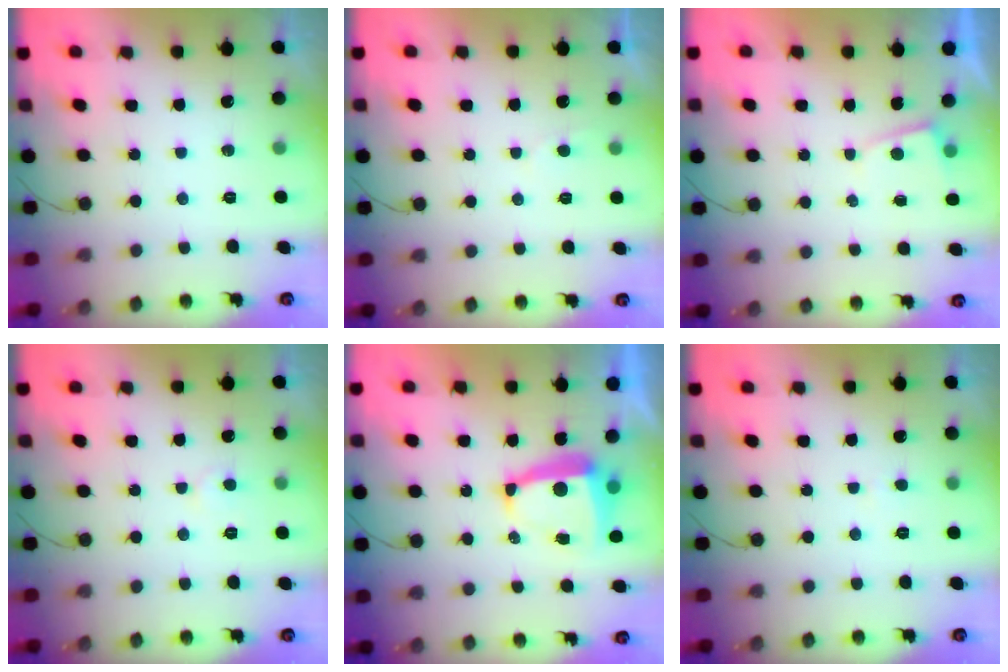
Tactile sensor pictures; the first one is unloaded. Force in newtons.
{"total": 2.0, "press": 1.9, "slide": 0.3}
{"total": 1.6, "press": 1.5, "slide": 0.2}
{"total": 4.5, "press": 4.4, "slide": 0.4}
{"total": 7.5, "press": 7.5, "slide": 0.8}
{"total": 0.7, "press": 0.7, "slide": 0.1}